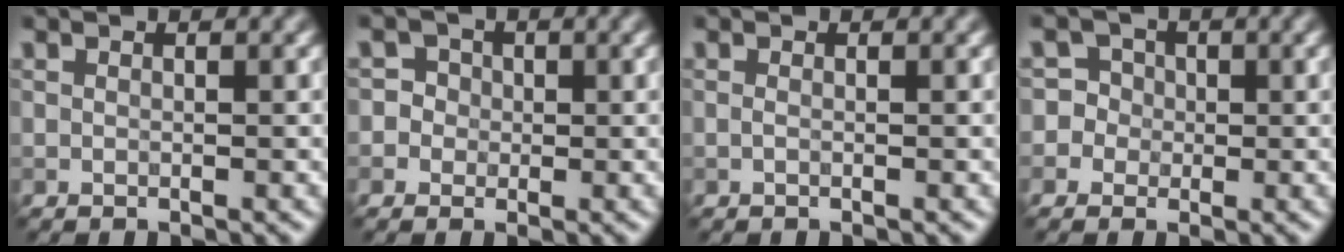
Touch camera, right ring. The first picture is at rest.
{"total": 3.4, "force": [0.2, 3.3, 0.8], "torque": [0.014, 0.026, -0.013]}
{"total": 0.5, "force": [-0.1, 0.1, 0.5], "torque": [-0.009, -0.002, -0.003]}
{"total": 4.4, "force": [-0.4, 4.3, 0.8], "torque": [0.012, 0.026, -0.025]}